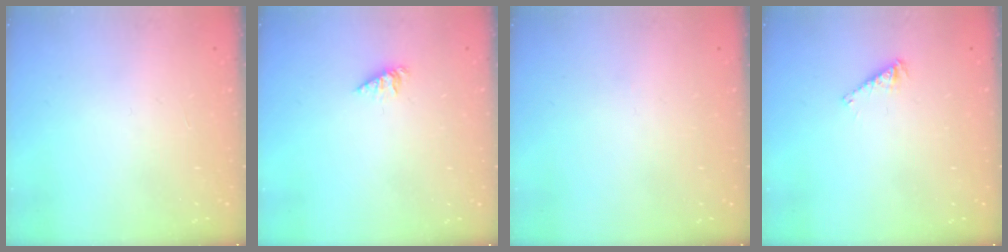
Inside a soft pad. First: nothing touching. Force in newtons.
{"total": 1.3, "press": 1.3, "slide": 0.2}
{"total": 0.0}
{"total": 3.7, "press": 3.7, "slide": 0.4}